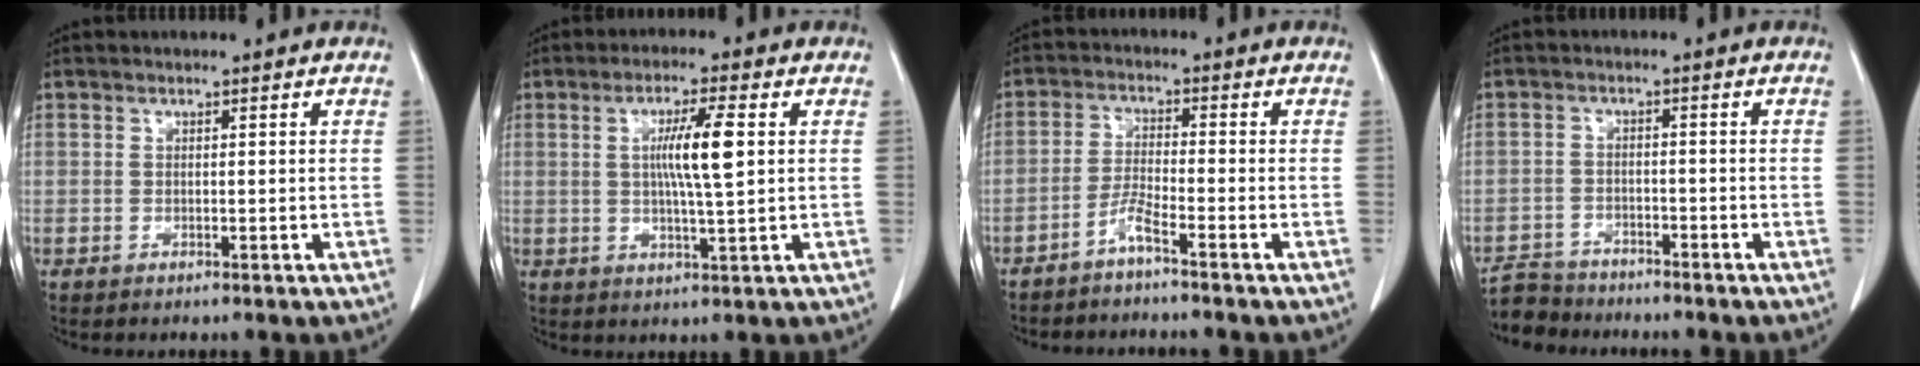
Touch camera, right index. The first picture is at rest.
{"total": 7.1, "force": [1.1, 0.0, 7.0], "torque": [-0.126, -0.002, 0.019]}
{"total": 3.4, "force": [-2.7, -0.4, 2.0], "torque": [-0.045, -0.003, -0.059]}
{"total": 5.2, "force": [-4.9, 1.7, -0.4], "torque": [0.012, -0.010, -0.091]}